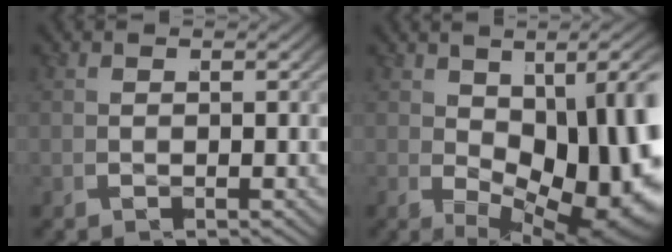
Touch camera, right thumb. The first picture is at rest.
{"total": 13.9, "force": [-0.9, 7.3, 11.8], "torque": [-0.170, -0.034, 0.020]}